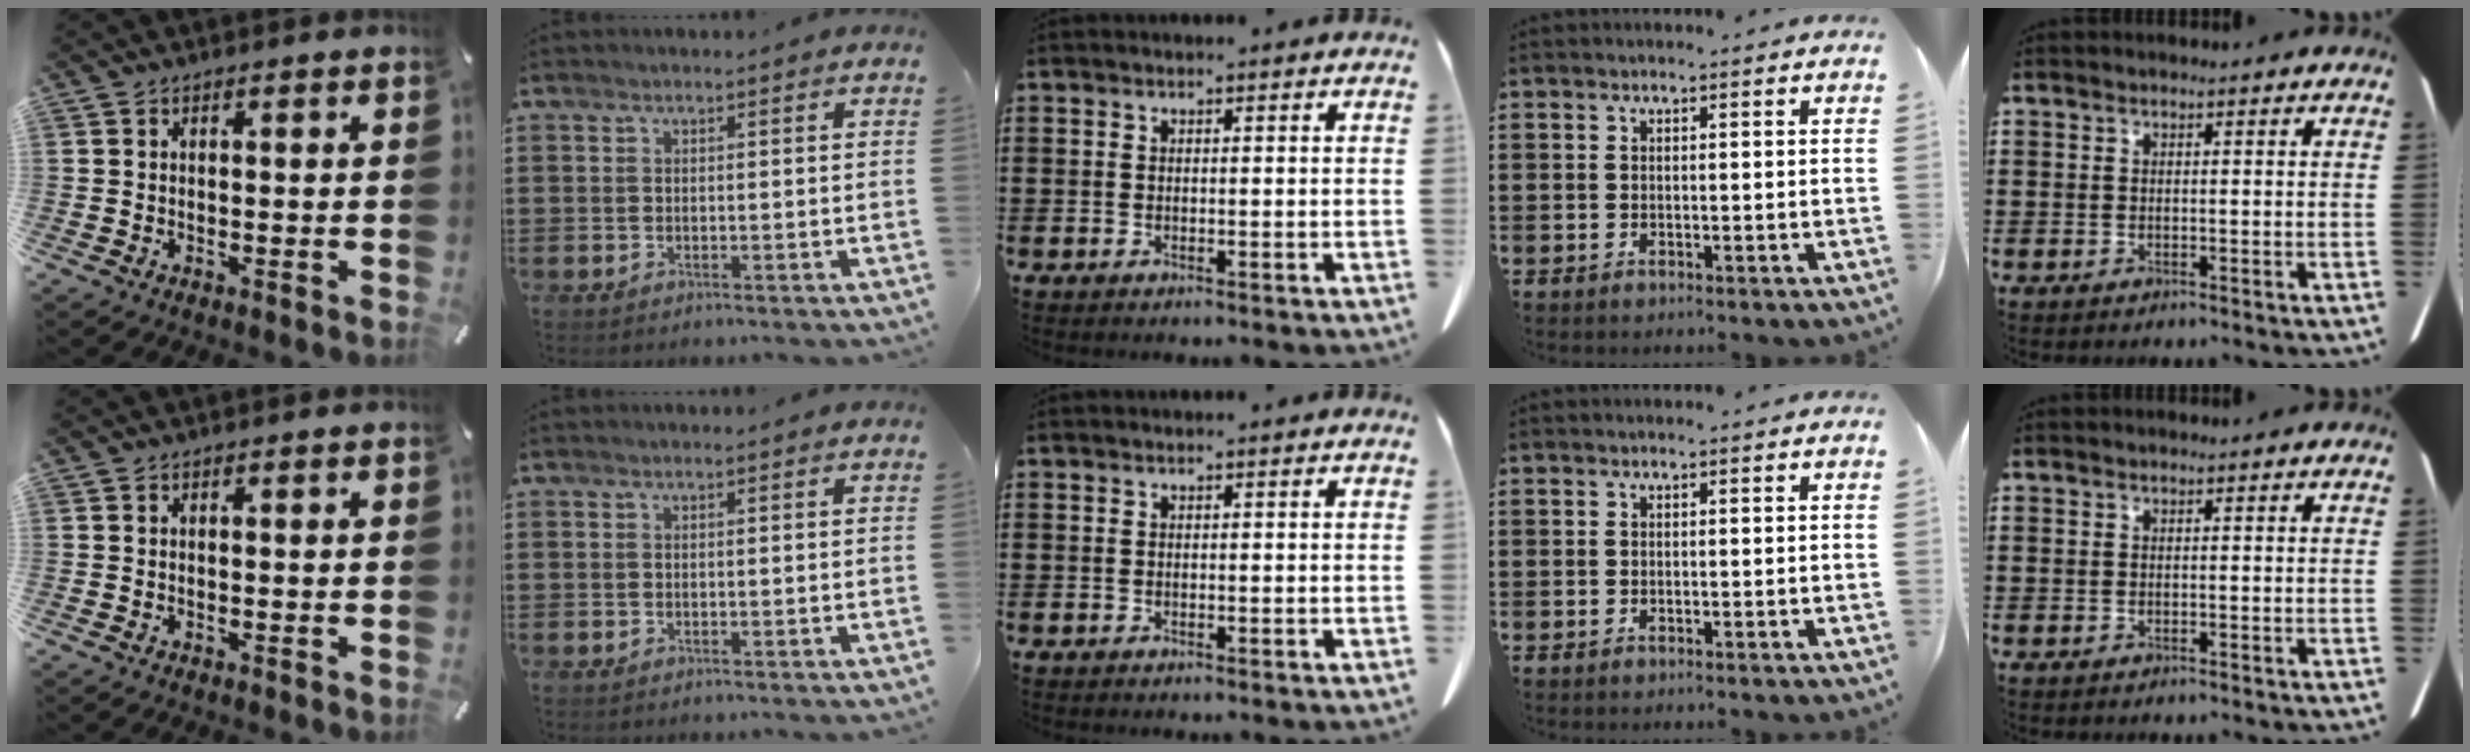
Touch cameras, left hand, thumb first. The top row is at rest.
{}